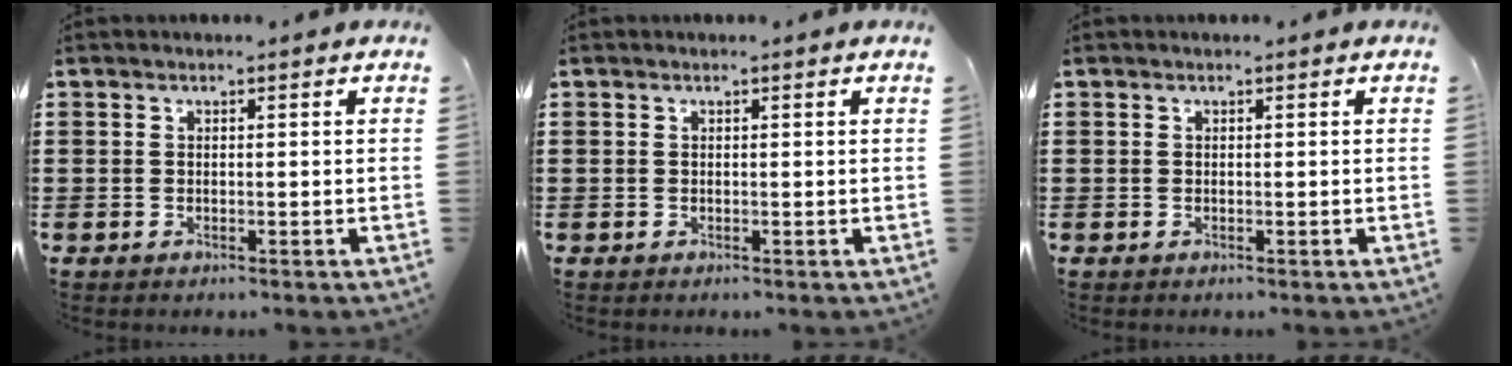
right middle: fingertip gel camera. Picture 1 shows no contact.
{"total": 0.0}
{"total": 0.0}